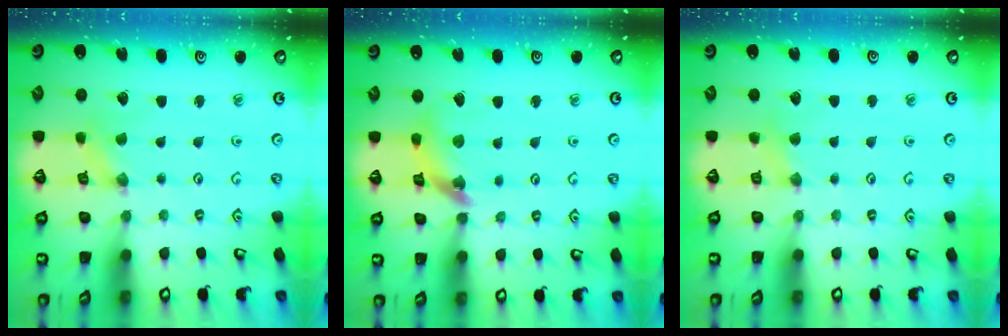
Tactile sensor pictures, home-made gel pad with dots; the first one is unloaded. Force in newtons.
{"total": 11.8, "press": 11.7, "slide": 1.4}
{"total": 2.9, "press": 2.8, "slide": 0.5}